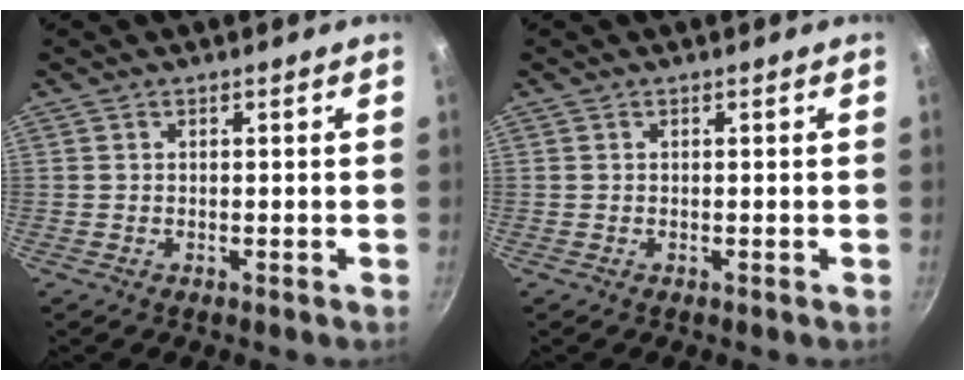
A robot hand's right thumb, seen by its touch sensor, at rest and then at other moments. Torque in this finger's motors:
{"motor_torque": [0.00, 0.00, 0.00, 0.00, 0.06]}